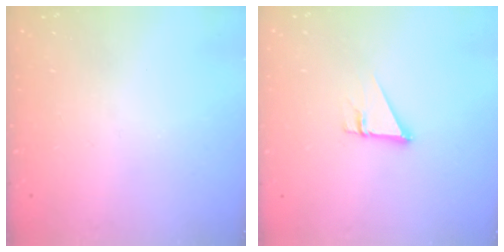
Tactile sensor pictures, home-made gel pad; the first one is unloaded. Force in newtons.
{"total": 2.7, "press": 2.7, "slide": 0.2}